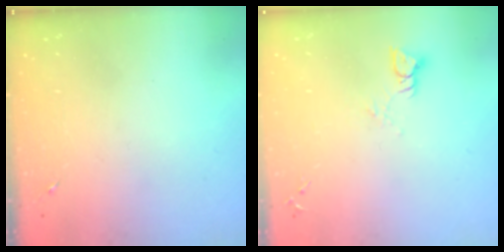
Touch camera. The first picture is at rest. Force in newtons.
{"total": 3.6, "press": 3.6, "slide": 0.4}